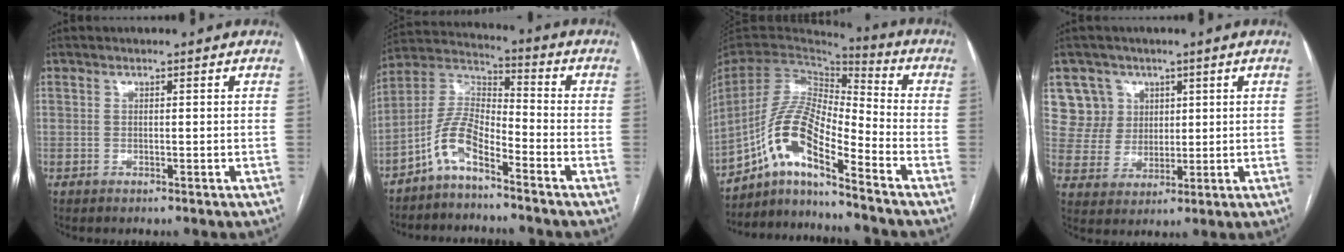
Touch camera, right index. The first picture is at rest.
{"total": 7.9, "force": [-5.1, 2.1, 5.6], "torque": [-0.128, 0.019, -0.110]}
{"total": 14.0, "force": [-8.2, 2.3, 11.1], "torque": [-0.225, 0.014, -0.151]}
{"total": 7.9, "force": [3.6, 7.0, 0.3], "torque": [-0.004, 0.018, 0.079]}